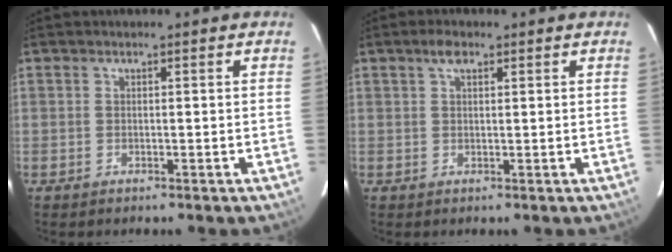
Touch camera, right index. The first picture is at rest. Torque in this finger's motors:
{"motor_torque": [0.13, -0.06, 0.08, 0.03]}